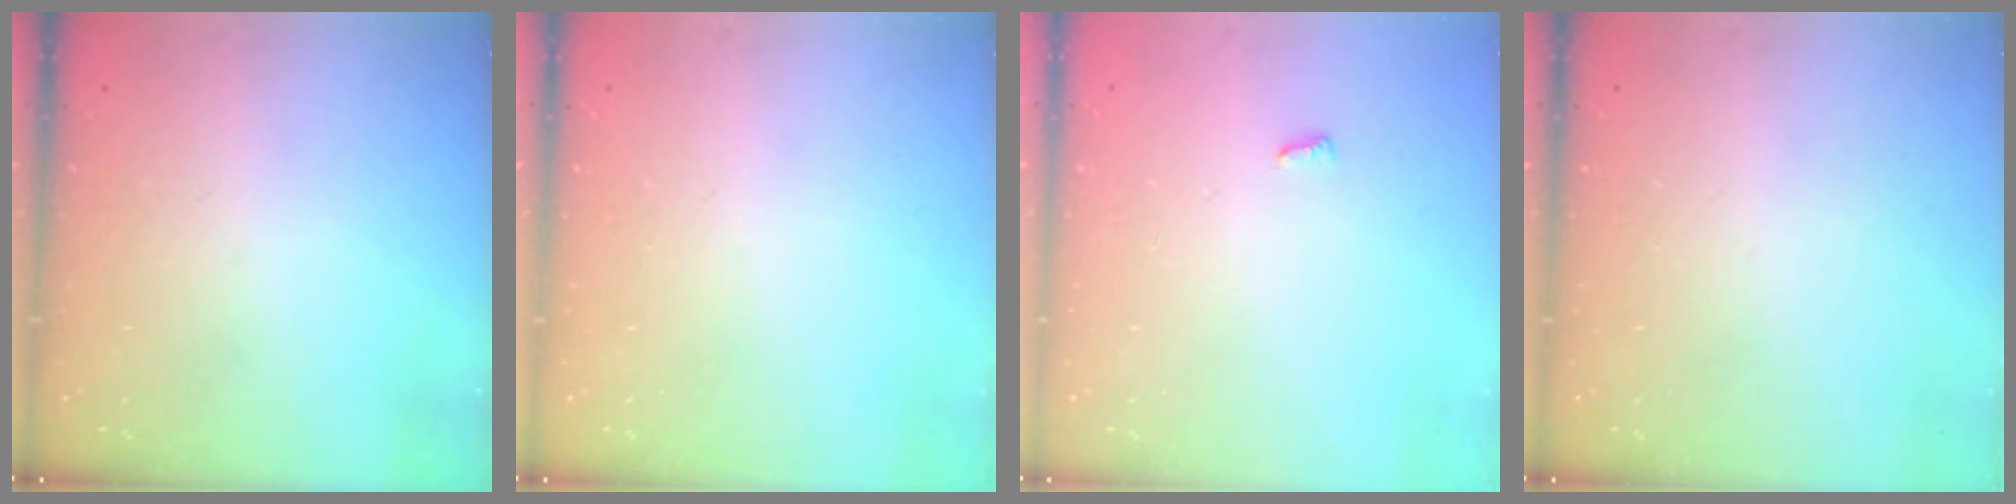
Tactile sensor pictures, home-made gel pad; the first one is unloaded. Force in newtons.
{"total": 0.0}
{"total": 3.5, "press": 3.5, "slide": 0.3}
{"total": 0.0}